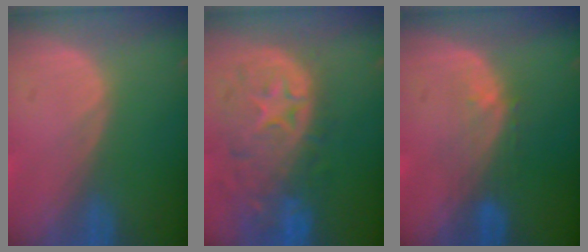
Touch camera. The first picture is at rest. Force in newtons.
{"total": 11.4, "press": 9.8, "slide": 5.7}
{"total": 3.4, "press": 3.4, "slide": 0.4}